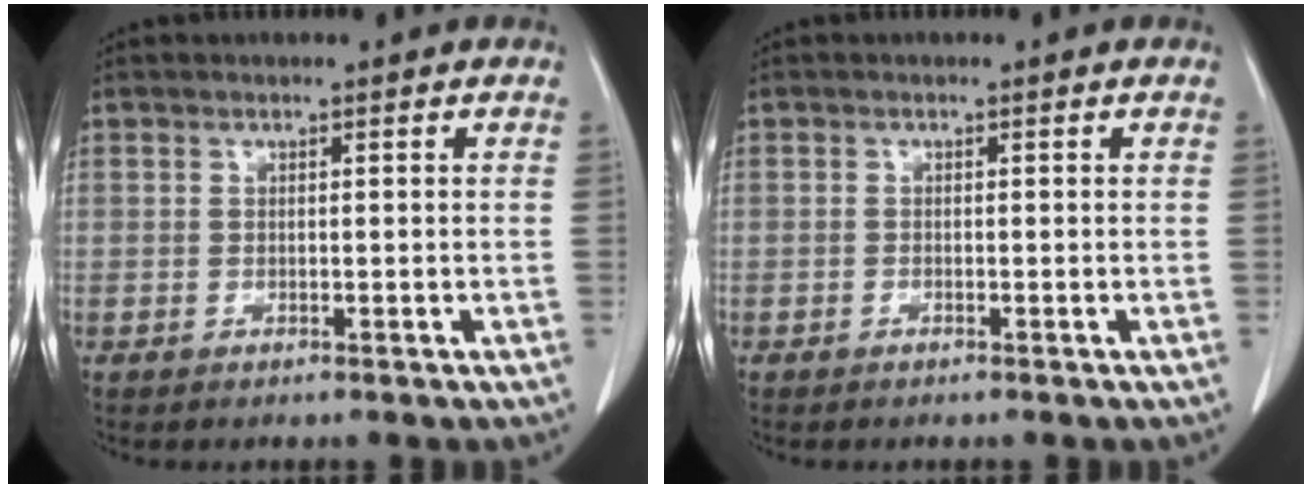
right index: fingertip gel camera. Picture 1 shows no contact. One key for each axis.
{"total": 0.0}